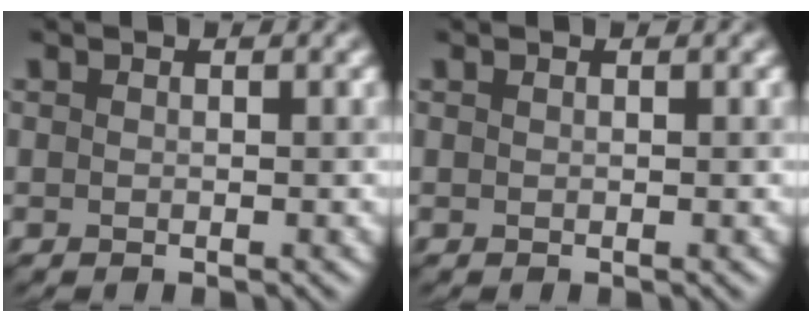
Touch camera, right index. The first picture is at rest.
{"total": 0.0}